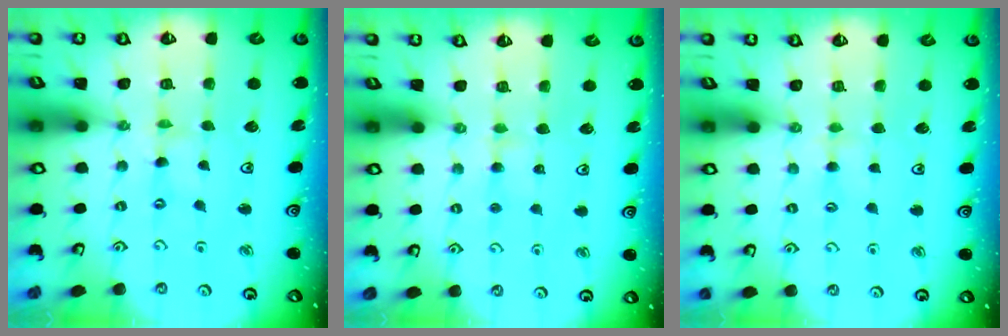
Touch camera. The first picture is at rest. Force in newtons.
{"total": 2.9, "press": 2.9, "slide": 0.4}
{"total": 2.8, "press": 2.7, "slide": 0.5}